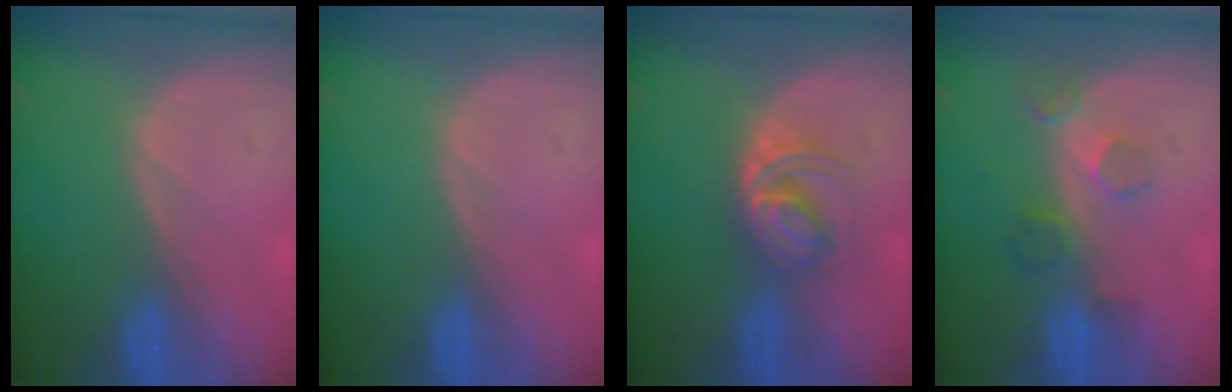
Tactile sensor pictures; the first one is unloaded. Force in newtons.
{"total": 0.0}
{"total": 5.2, "press": 5.0, "slide": 1.2}
{"total": 4.3, "press": 3.9, "slide": 1.7}